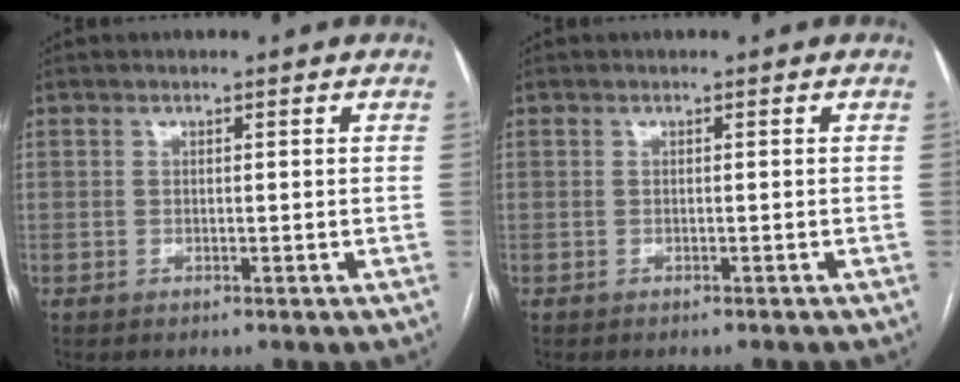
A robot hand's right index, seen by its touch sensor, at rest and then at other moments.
{"total": 0.7, "force": [-0.6, -0.3, 0.1], "torque": [-0.003, -0.001, -0.011]}